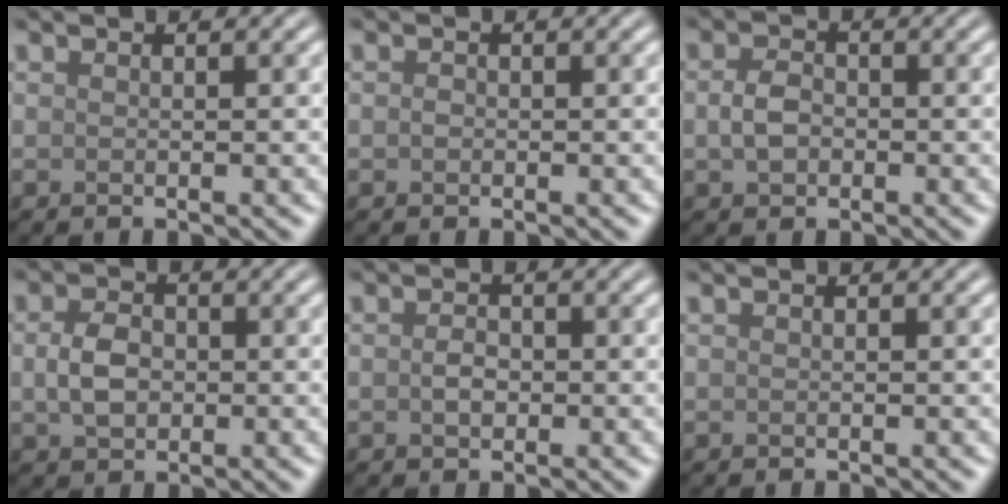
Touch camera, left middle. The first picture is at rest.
{"total": 0.5, "force": [-0.1, 0.4, 0.2], "torque": [-0.008, -0.001, -0.004]}
{"total": 2.3, "force": [-0.3, 1.7, 1.5], "torque": [-0.038, 0.000, -0.008]}
{"total": 3.2, "force": [-0.1, 2.4, 2.2], "torque": [-0.053, 0.000, -0.005]}
{"total": 1.5, "force": [-0.2, 1.0, 1.1], "torque": [-0.025, 0.000, -0.006]}
{"total": 0.0}